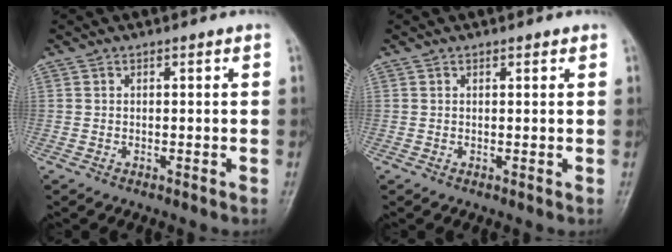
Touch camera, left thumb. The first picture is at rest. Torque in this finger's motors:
{"motor_torque": [-0.31, -0.01, -0.17, 0.02, 0.02]}